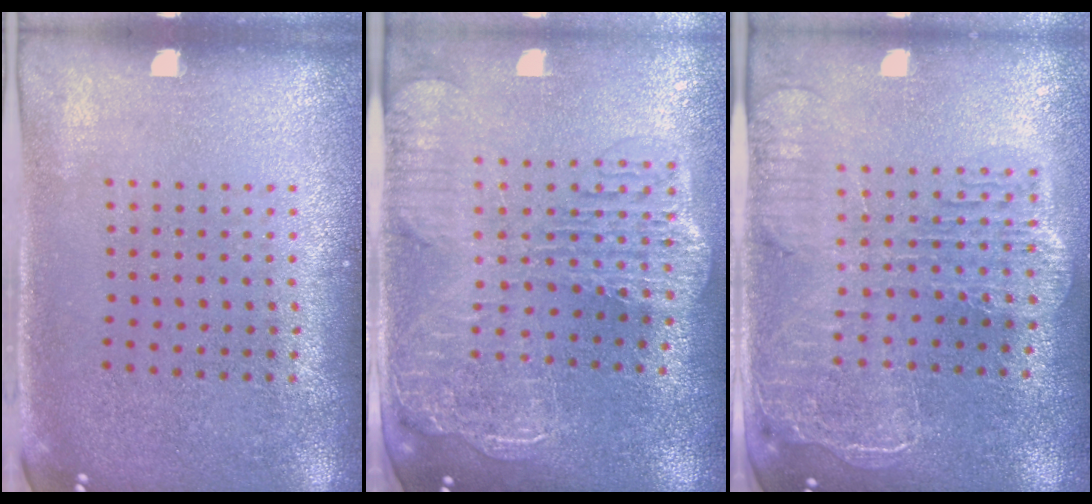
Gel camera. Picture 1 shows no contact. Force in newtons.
{"total": 2.9, "press": 2.4, "slide": 1.7}
{"total": 2.3, "press": 2.0, "slide": 1.1}